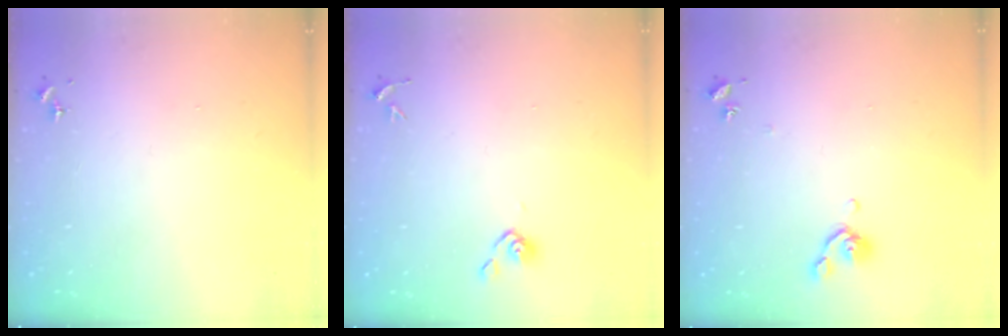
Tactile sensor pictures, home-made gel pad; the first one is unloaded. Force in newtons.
{"total": 3.6, "press": 3.5, "slide": 0.9}
{"total": 7.0, "press": 6.8, "slide": 1.4}